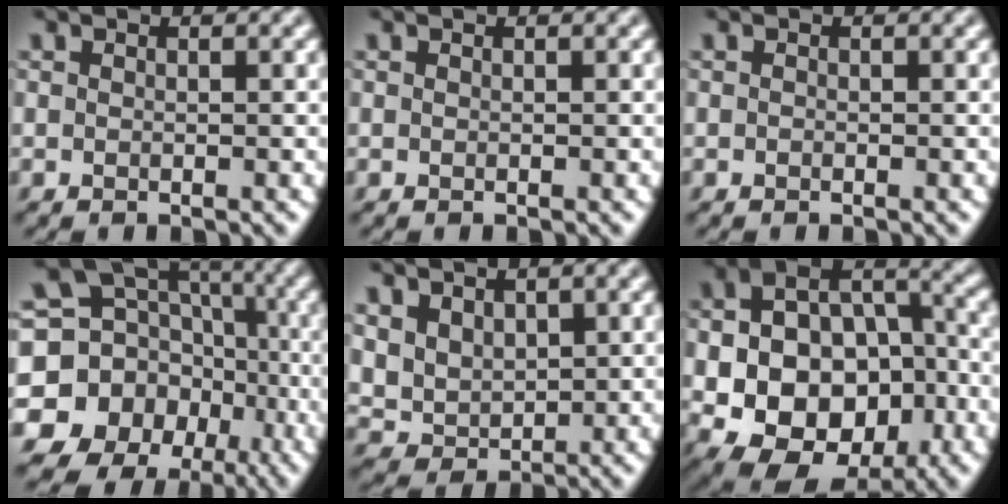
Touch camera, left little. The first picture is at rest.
{"total": 0.0}
{"total": 0.0}
{"total": 15.8, "force": [-4.4, 14.3, 5.1], "torque": [-0.138, -0.006, -0.082]}
{"total": 3.7, "force": [1.2, 3.0, 1.9], "torque": [-0.058, -0.005, 0.037]}
{"total": 15.9, "force": [-4.9, 11.5, 9.8], "torque": [-0.147, -0.028, -0.082]}